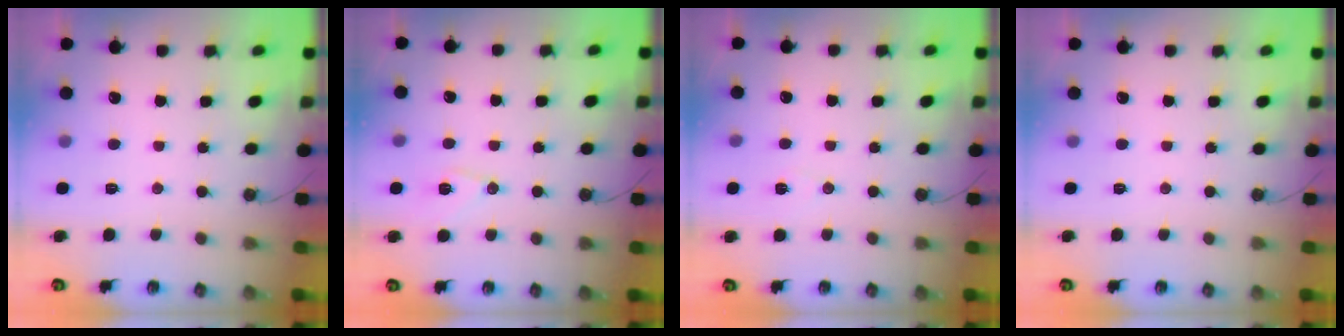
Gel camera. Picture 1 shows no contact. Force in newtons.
{"total": 8.6, "press": 8.4, "slide": 1.8}
{"total": 6.9, "press": 5.2, "slide": 4.5}
{"total": 0.0}